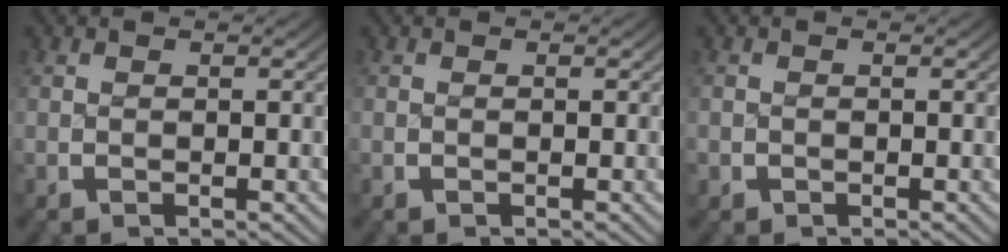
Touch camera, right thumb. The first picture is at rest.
{"total": 0.0}
{"total": 0.9, "force": [-0.5, 0.7, -0.2], "torque": [0.000, -0.007, -0.010]}